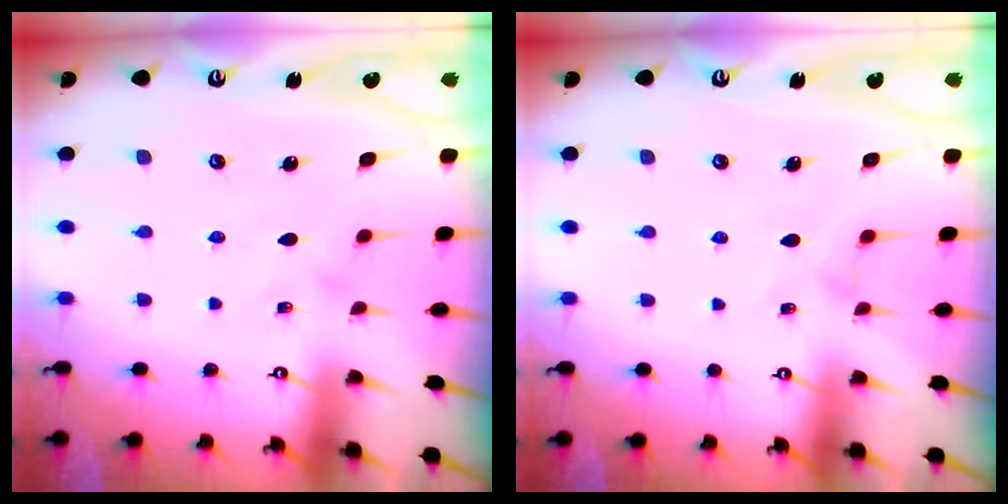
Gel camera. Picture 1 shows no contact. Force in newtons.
{"total": 3.4, "press": 3.4, "slide": 0.5}